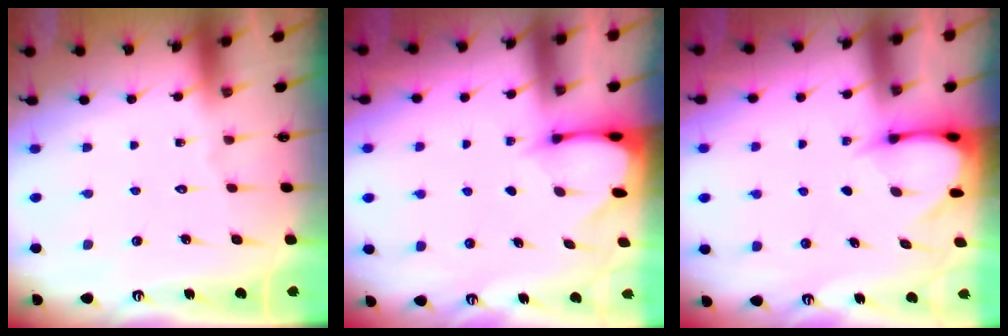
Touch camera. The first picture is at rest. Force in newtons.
{"total": 2.4, "press": 2.3, "slide": 0.3}
{"total": 3.7, "press": 3.7, "slide": 0.3}